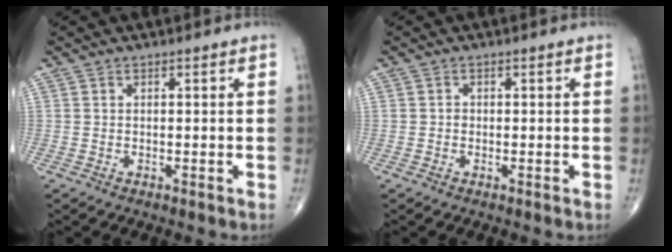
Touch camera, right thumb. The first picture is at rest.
{"total": 0.6, "force": [-0.1, 0.6, 0.3], "torque": [0.000, 0.002, -0.005]}